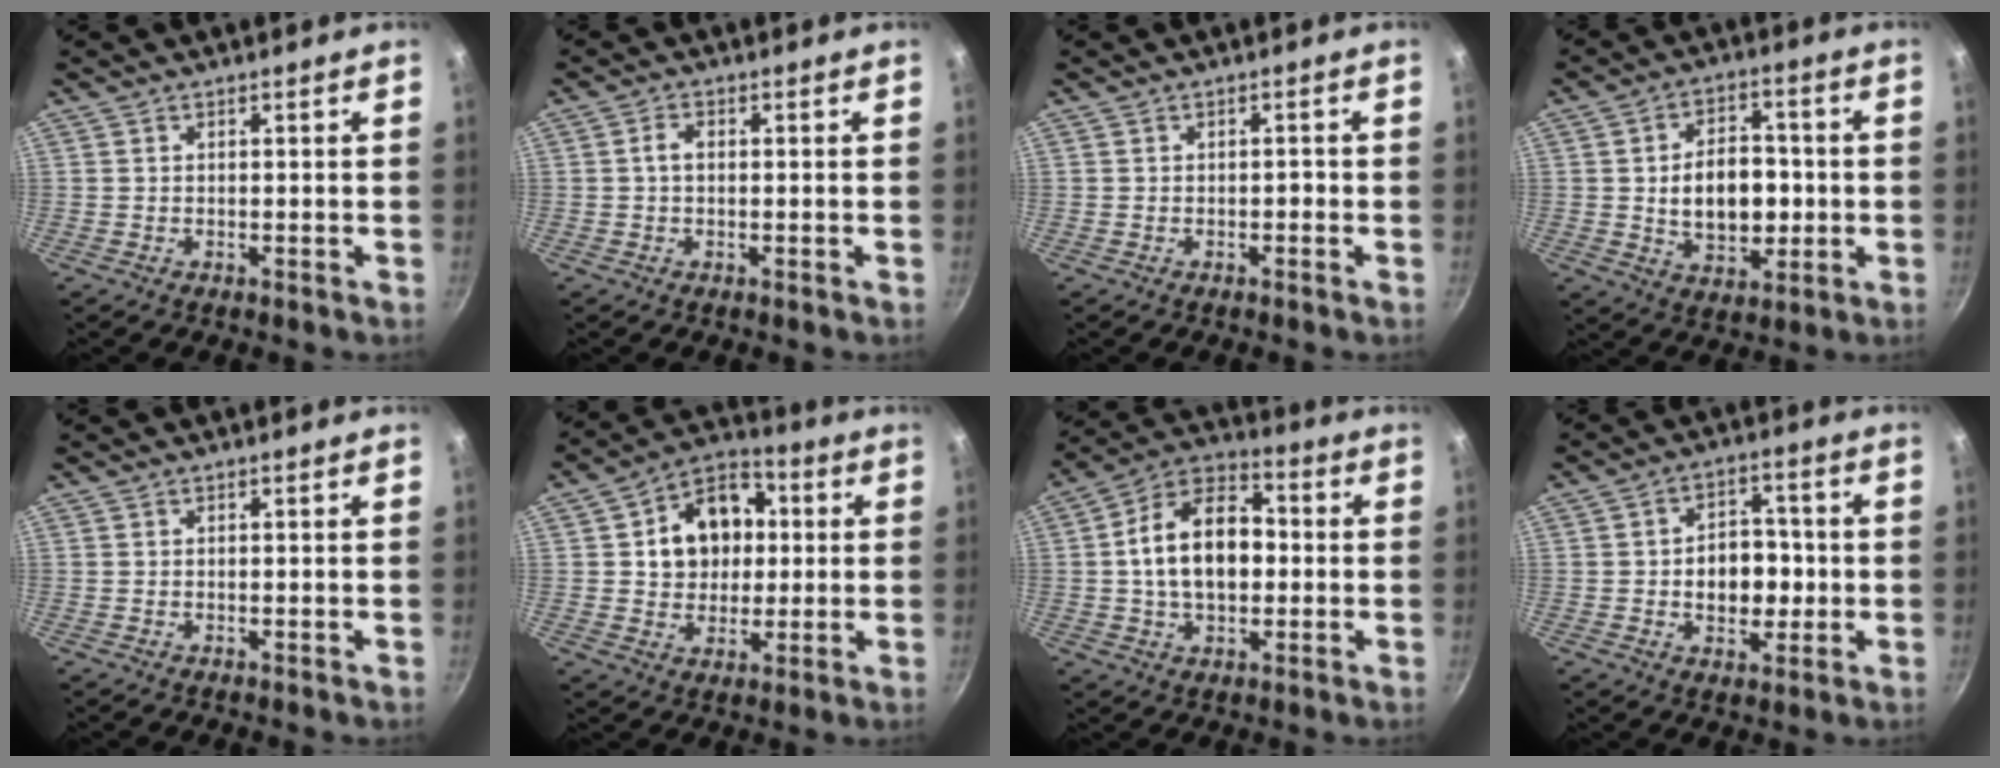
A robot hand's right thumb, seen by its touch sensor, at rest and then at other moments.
{"total": 2.3, "force": [0.1, 1.5, 1.7], "torque": [-0.030, 0.008, 0.000]}
{"total": 1.0, "force": [-0.5, 0.7, 0.6], "torque": [-0.003, 0.010, -0.005]}
{"total": 12.7, "force": [-0.4, 8.5, 9.3], "torque": [-0.116, 0.009, -0.002]}
{"total": 0.0}
{"total": 14.0, "force": [2.2, 11.1, 8.2], "torque": [-0.088, 0.016, 0.026]}
{"total": 15.9, "force": [0.3, 10.3, 12.1], "torque": [-0.173, 0.032, -0.010]}
{"total": 10.0, "force": [-0.8, 7.1, 7.0], "torque": [-0.068, 0.011, -0.014]}